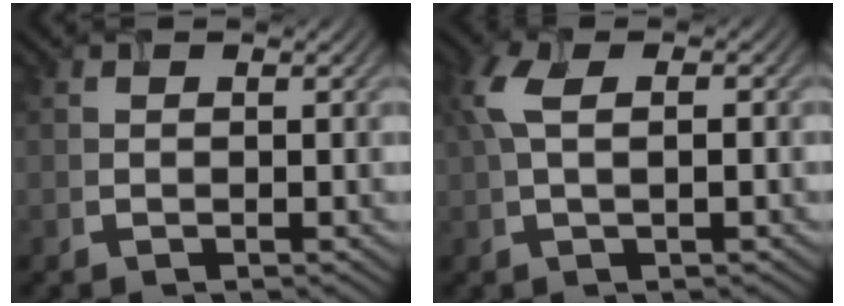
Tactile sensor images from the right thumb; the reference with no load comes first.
{"total": 4.4, "force": [0.7, 1.7, 4.0], "torque": [-0.095, 0.010, 0.011]}